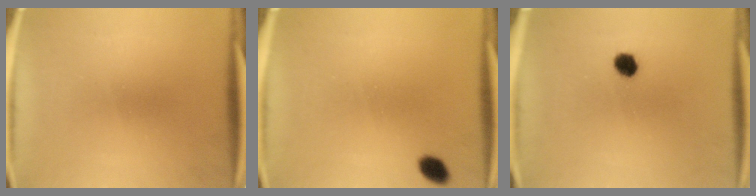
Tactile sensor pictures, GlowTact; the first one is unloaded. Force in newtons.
{"total": 2.7}
{"total": 3.3}